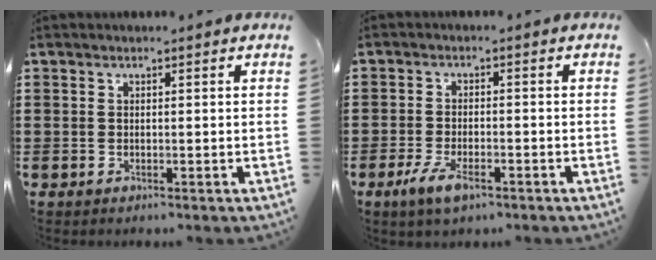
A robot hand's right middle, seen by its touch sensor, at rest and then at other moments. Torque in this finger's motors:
{"motor_torque": [2.14, 0.00, 0.41, 0.08]}